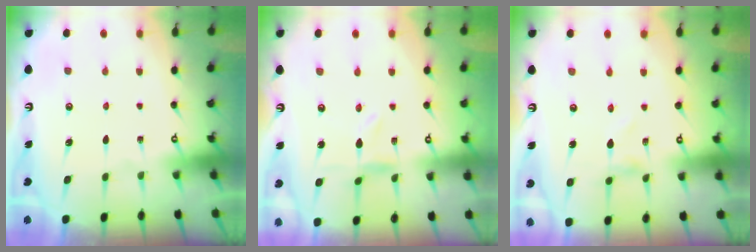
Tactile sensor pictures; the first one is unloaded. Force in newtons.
{"total": 0.5, "press": 0.5, "slide": 0.2}
{"total": 0.0}